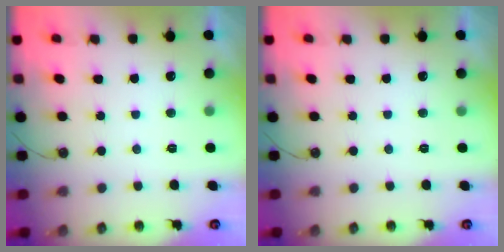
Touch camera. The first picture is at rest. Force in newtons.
{"total": 0.0}